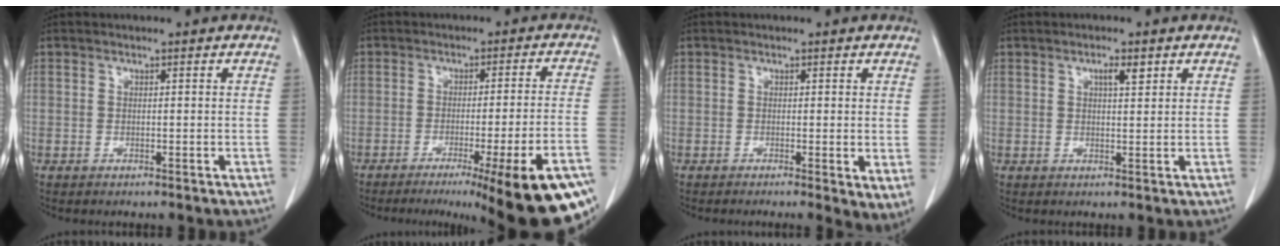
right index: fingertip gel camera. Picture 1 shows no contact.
{"total": 20.9, "force": [-13.9, 0.6, 15.6], "torque": [-0.108, -0.015, -0.183]}
{"total": 3.5, "force": [-0.9, 0.7, 3.4], "torque": [-0.039, -0.013, -0.015]}
{"total": 2.2, "force": [1.2, 0.5, 1.8], "torque": [-0.033, 0.000, 0.019]}